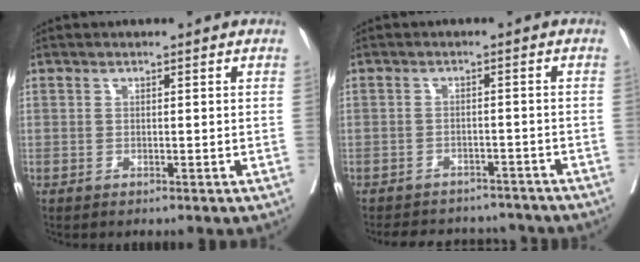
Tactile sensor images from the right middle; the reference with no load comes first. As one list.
[{"total": 10.6, "force": [-9.7, 3.6, 2.0], "torque": [-0.031, 0.016, -0.118]}]